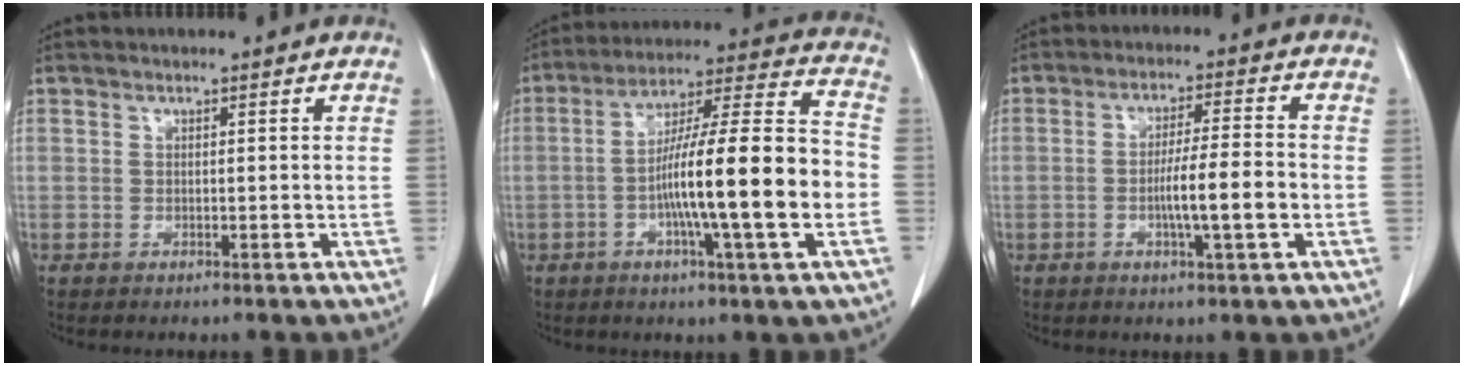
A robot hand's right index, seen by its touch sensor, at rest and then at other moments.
{"total": 18.4, "force": [-3.5, 0.8, 18.0], "torque": [-0.291, 0.012, -0.058]}
{"total": 7.4, "force": [-1.7, 0.3, 7.2], "torque": [-0.119, 0.003, -0.027]}